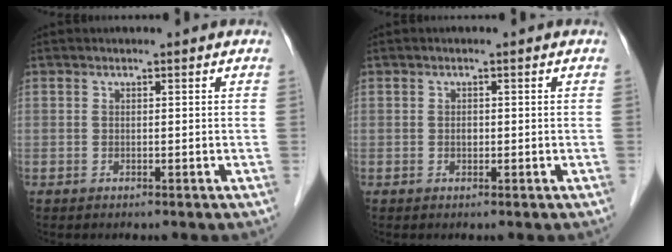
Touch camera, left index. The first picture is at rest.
{"total": 0.7, "force": [-0.1, 0.5, 0.5], "torque": [-0.010, 0.001, -0.002]}